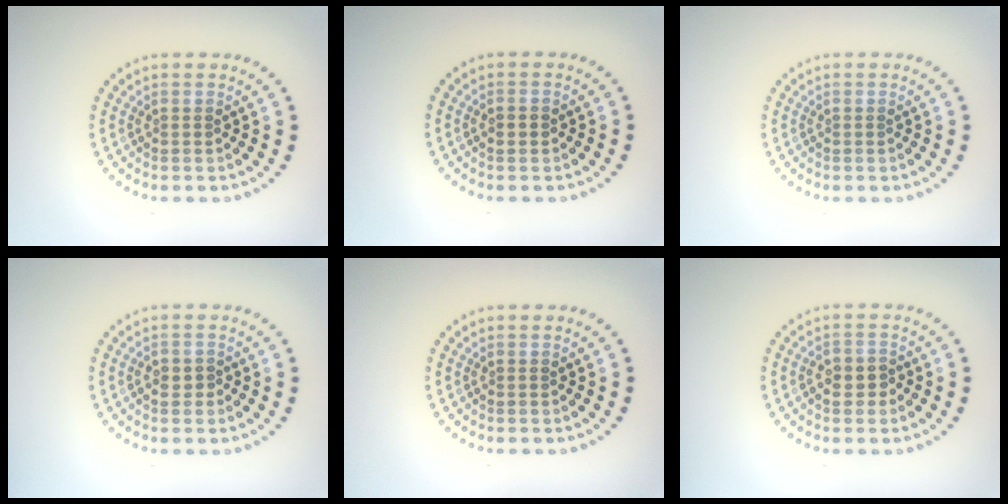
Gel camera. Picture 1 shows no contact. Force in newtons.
{"total": 1.2, "press": 1.2, "slide": 0.2}
{"total": 0.0}
{"total": 0.9, "press": 0.8, "slide": 0.2}
{"total": 0.0}
{"total": 2.0, "press": 1.9, "slide": 0.6}